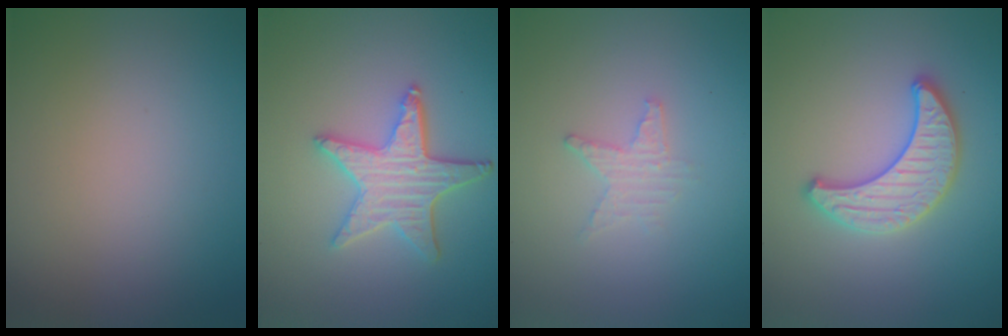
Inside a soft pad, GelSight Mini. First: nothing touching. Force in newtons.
{"total": 4.2, "press": 3.8, "slide": 1.7}
{"total": 1.5, "press": 1.4, "slide": 0.3}
{"total": 3.4, "press": 3.4, "slide": 0.0}